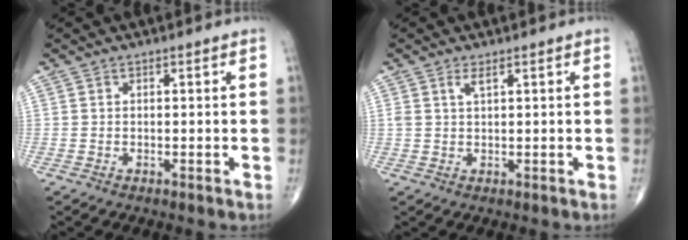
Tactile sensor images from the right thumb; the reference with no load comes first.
{"total": 1.6, "force": [1.0, 0.4, 1.2], "torque": [-0.028, -0.002, 0.022]}